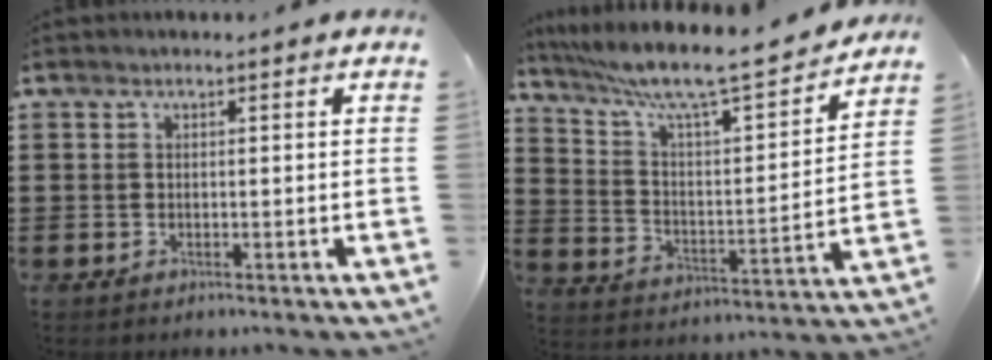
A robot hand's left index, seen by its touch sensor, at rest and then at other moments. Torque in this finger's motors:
{"motor_torque": [2.14, 0.00, 0.33, 0.14]}